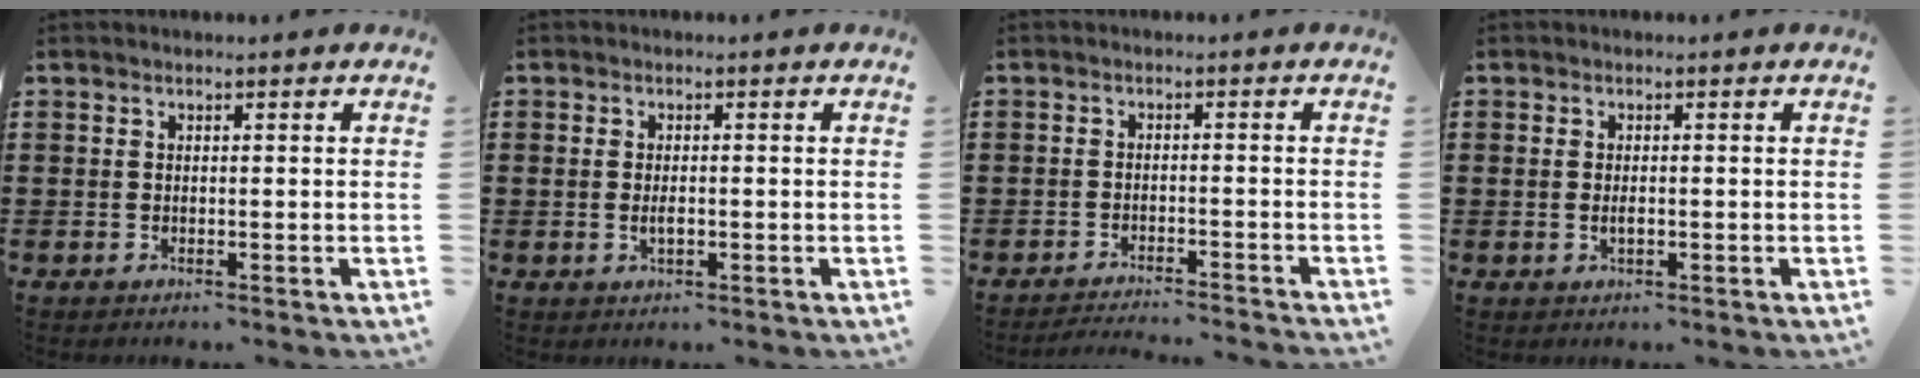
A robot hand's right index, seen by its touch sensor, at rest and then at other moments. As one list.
[{"total": 1.9, "force": [-0.3, 0.9, 1.6], "torque": [-0.032, 0.003, -0.006]}, {"total": 2.5, "force": [-2.5, -0.4, 0.2], "torque": [-0.006, -0.002, -0.052]}, {"total": 1.6, "force": [-0.2, 0.7, 1.4], "torque": [-0.026, 0.003, -0.005]}]